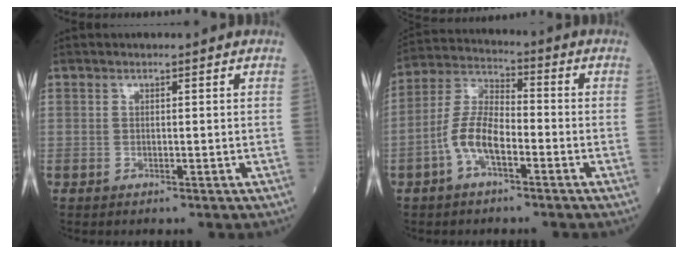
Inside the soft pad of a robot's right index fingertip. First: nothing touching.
{"total": 8.7, "force": [-3.4, 3.7, 7.1], "torque": [-0.165, 0.018, -0.069]}